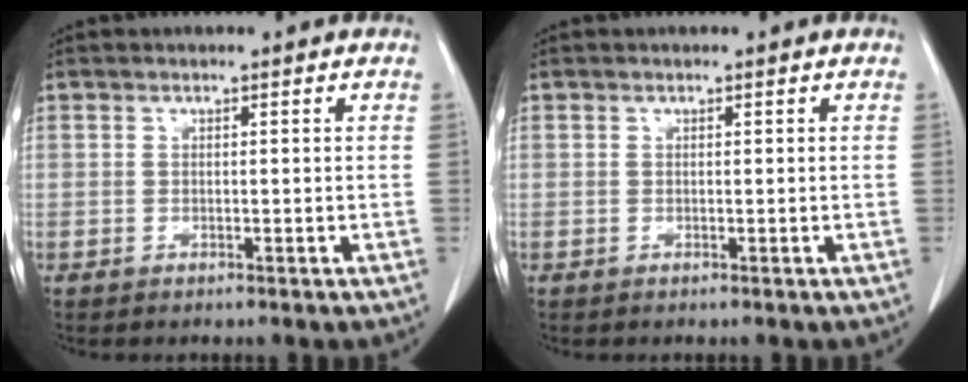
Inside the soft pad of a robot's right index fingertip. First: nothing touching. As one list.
[{"total": 0.0}]